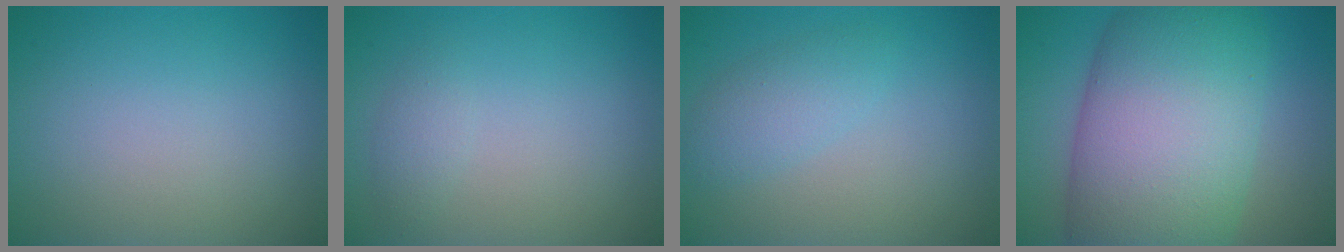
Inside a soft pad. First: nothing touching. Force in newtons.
{"total": 1.1, "press": 1.1, "slide": 0.1}
{"total": 2.5, "press": 2.5, "slide": 0.0}
{"total": 15.9, "press": 15.9, "slide": 0.8}